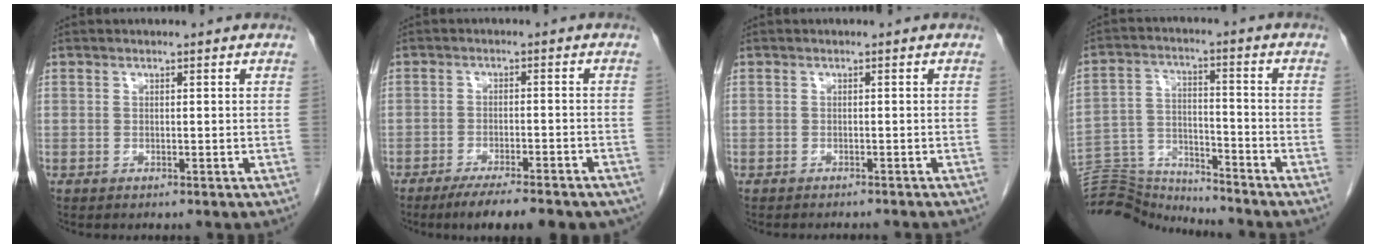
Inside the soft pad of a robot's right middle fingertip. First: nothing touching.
{"total": 12.2, "force": [-9.7, 2.3, 7.0], "torque": [-0.082, -0.009, -0.133]}
{"total": 4.7, "force": [-4.4, 0.6, 1.6], "torque": [-0.020, -0.010, -0.050]}
{"total": 11.2, "force": [-11.2, 0.2, -0.3], "torque": [-0.001, 0.031, -0.199]}